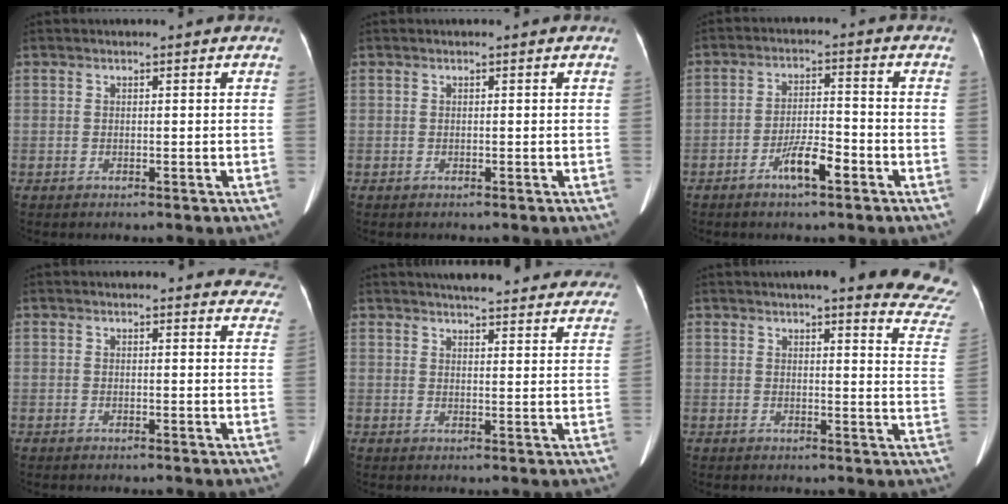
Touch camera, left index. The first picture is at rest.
{"total": 0.0}
{"total": 5.5, "force": [-3.4, 1.0, 4.3], "torque": [-0.085, 0.000, -0.059]}
{"total": 11.3, "force": [10.7, 3.1, 2.1], "torque": [0.018, -0.012, 0.084]}
{"total": 21.6, "force": [19.7, 4.3, 7.7], "torque": [-0.093, -0.014, 0.222]}
{"total": 17.9, "force": [16.3, 2.2, 7.1], "torque": [-0.060, -0.058, 0.157]}